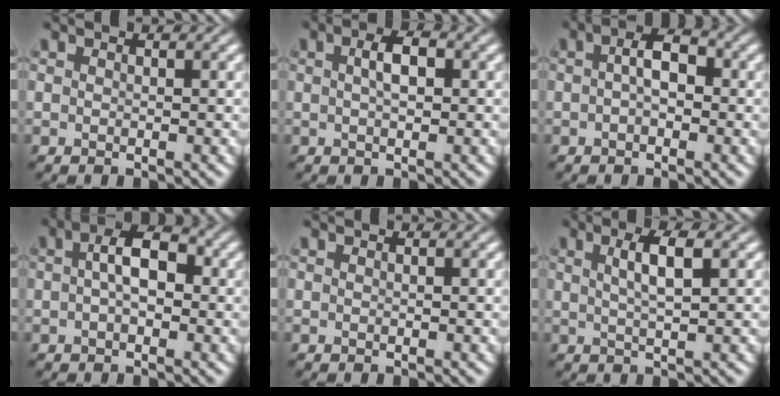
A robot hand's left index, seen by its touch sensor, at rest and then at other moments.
{"total": 2.5, "force": [0.4, 1.1, 2.2], "torque": [-0.040, 0.006, 0.004]}
{"total": 3.0, "force": [0.1, 1.5, 2.6], "torque": [-0.045, 0.007, -0.005]}
{"total": 4.4, "force": [0.4, 2.3, 3.7], "torque": [-0.056, 0.009, -0.002]}
{"total": 0.0}
{"total": 3.3, "force": [1.1, 0.8, 3.1], "torque": [-0.048, 0.007, 0.018]}